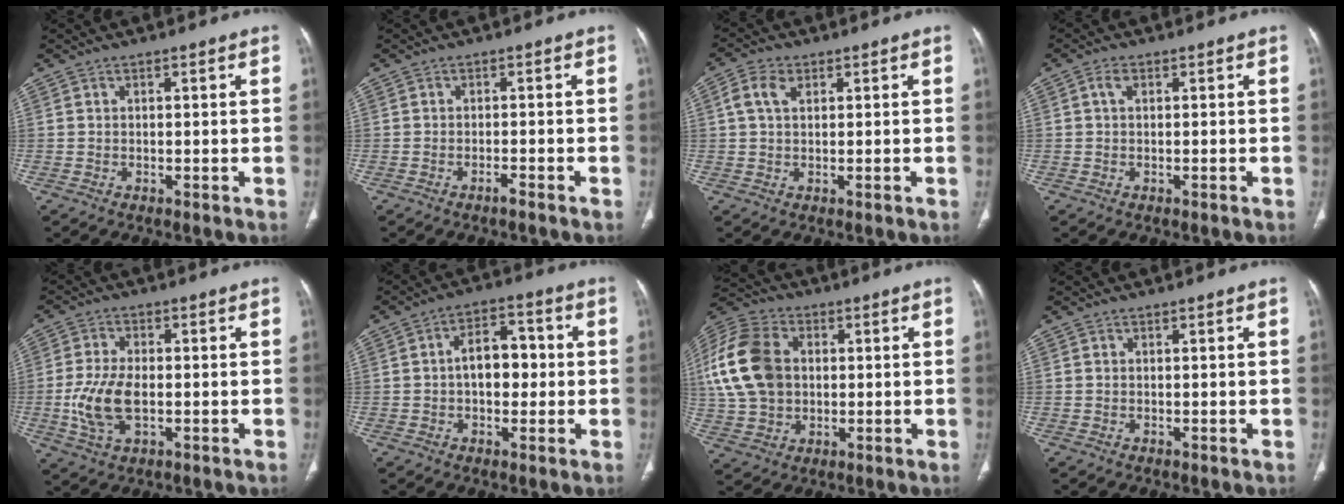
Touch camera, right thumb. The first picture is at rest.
{"total": 1.2, "force": [-1.0, 0.1, 0.6], "torque": [-0.018, 0.006, -0.018]}
{"total": 4.1, "force": [1.3, 2.7, 2.8], "torque": [-0.063, 0.012, 0.025]}
{"total": 1.5, "force": [0.1, 0.9, 1.1], "torque": [-0.026, 0.004, 0.001]}
{"total": 9.1, "force": [-1.3, 5.0, 7.5], "torque": [-0.162, 0.002, -0.022]}
{"total": 8.5, "force": [-0.1, 5.4, 6.5], "torque": [-0.073, 0.025, -0.007]}
{"total": 18.4, "force": [2.3, 13.5, 12.2], "torque": [-0.256, 0.014, 0.043]}
{"total": 0.0}